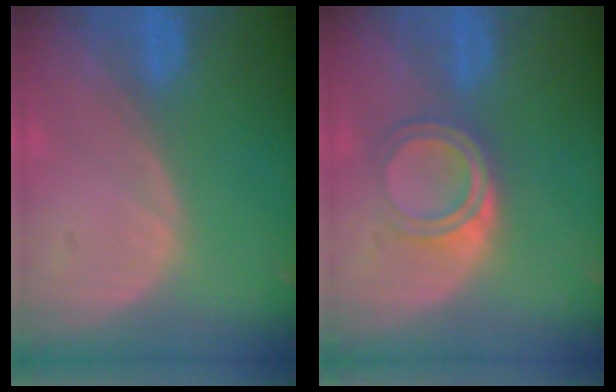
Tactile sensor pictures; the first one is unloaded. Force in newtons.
{"total": 4.4, "press": 4.4, "slide": 0.2}